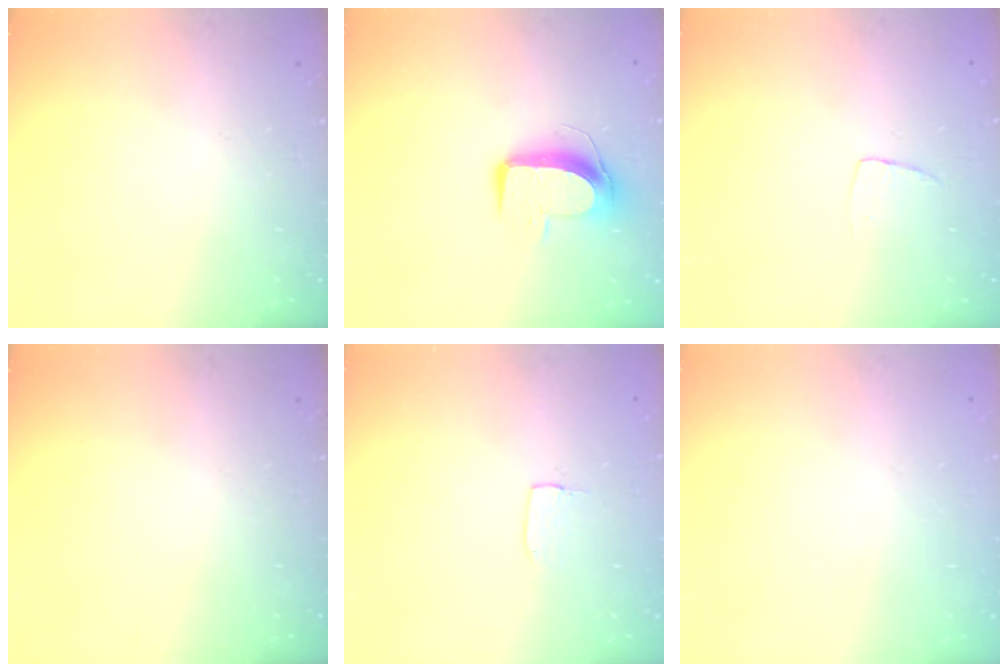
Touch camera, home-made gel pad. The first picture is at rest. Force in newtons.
{"total": 9.6, "press": 9.6, "slide": 0.7}
{"total": 3.5, "press": 3.5, "slide": 0.3}
{"total": 0.0}
{"total": 3.4, "press": 3.4, "slide": 0.1}
{"total": 0.0}